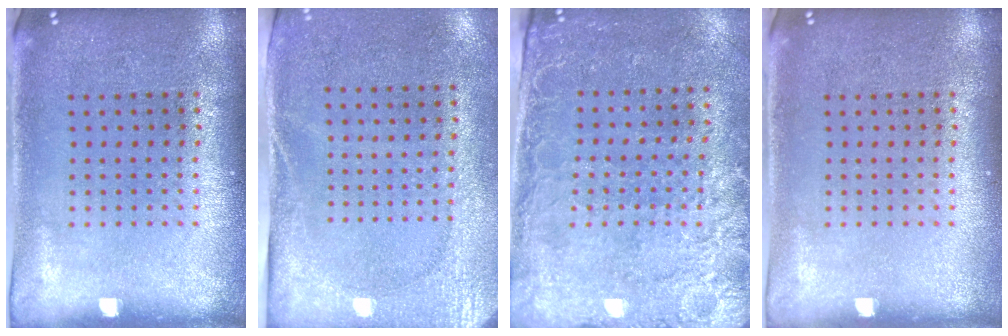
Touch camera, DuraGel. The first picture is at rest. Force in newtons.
{"total": 2.7, "press": 2.1, "slide": 1.6}
{"total": 2.6, "press": 2.4, "slide": 1.1}
{"total": 0.0}